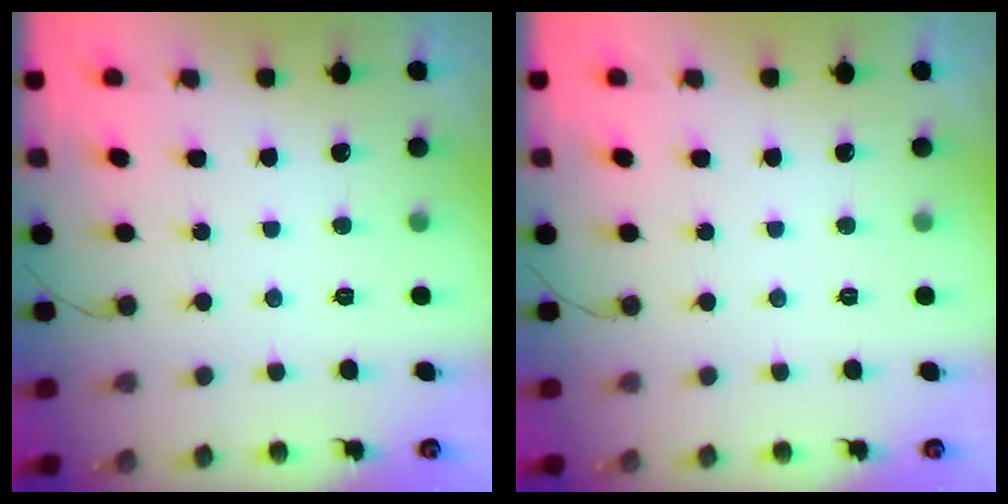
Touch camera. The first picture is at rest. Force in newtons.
{"total": 0.0}